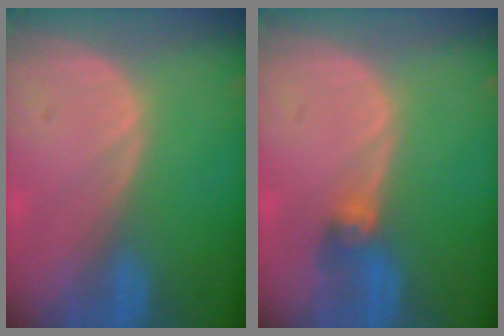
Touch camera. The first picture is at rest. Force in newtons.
{"total": 2.7, "press": 2.7, "slide": 0.3}